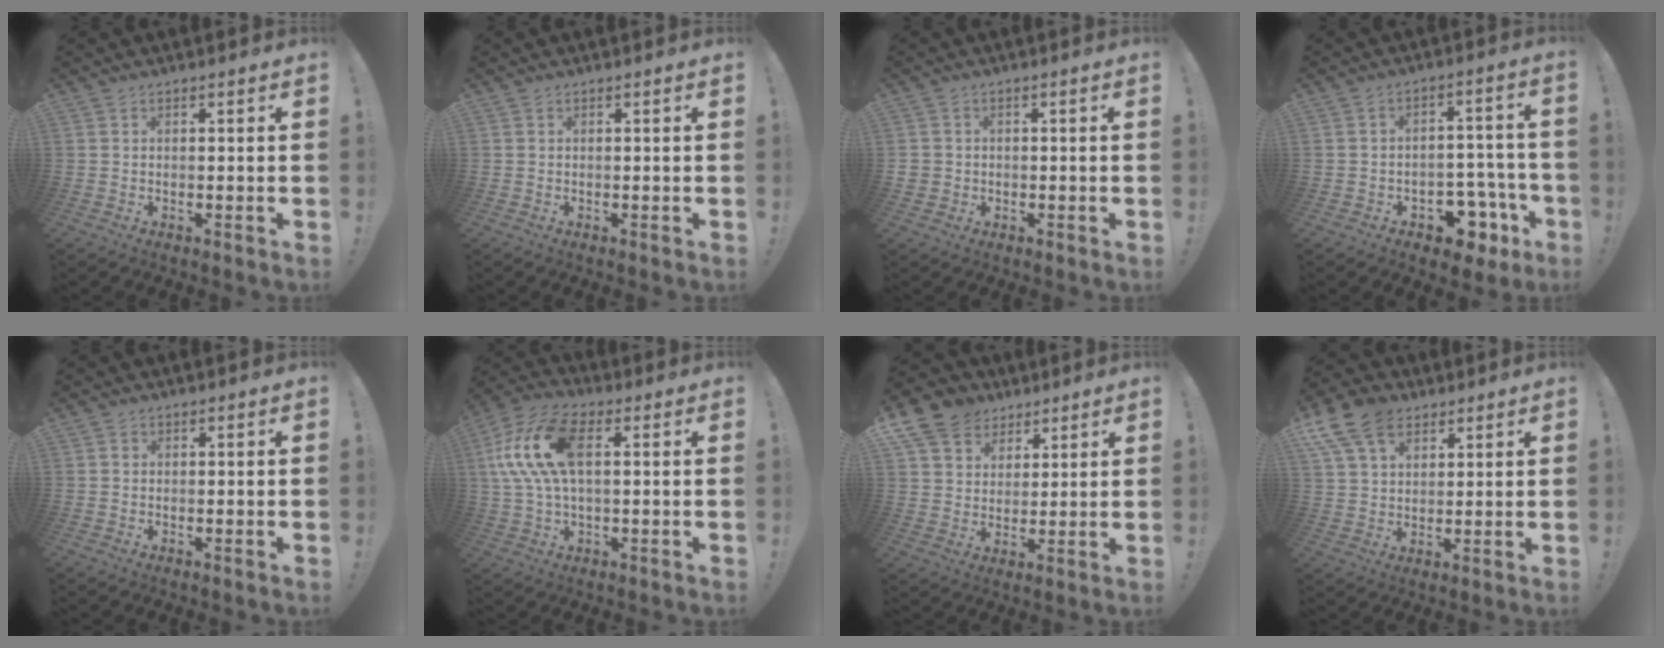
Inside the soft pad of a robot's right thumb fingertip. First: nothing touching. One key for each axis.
{"total": 0.0}
{"total": 2.1, "fx": -0.2, "fy": 2.0, "fz": 0.6, "tx": -0.009, "ty": 0.005, "tz": -0.001}
{"total": 9.6, "fx": -5.6, "fy": 6.0, "fz": 4.9, "tx": -0.038, "ty": 0.052, "tz": -0.087}
{"total": 0.9, "fx": -0.1, "fy": 0.8, "fz": 0.2, "tx": 0.004, "ty": 0.001, "tz": -0.004}
{"total": 16.7, "fx": 2.9, "fy": 8.9, "fz": 13.8, "tx": -0.273, "ty": 0.006, "tz": 0.051}
{"total": 10.8, "fx": 5.9, "fy": 8.5, "fz": 2.9, "tx": -0.045, "ty": -0.041, "tz": 0.120}
{"total": 13.5, "fx": 7.1, "fy": 9.1, "fz": 7.0, "tx": -0.123, "ty": -0.031, "tz": 0.139}